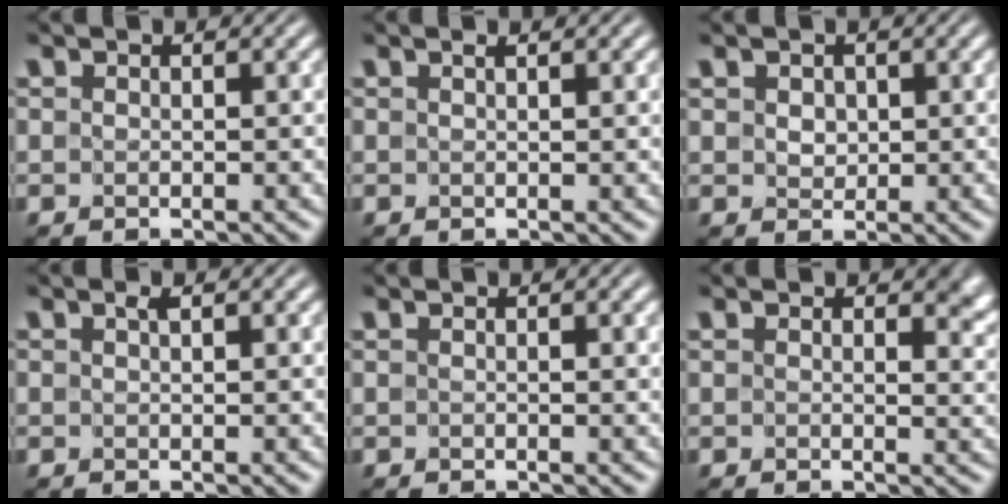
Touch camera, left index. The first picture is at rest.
{"total": 1.1, "force": [0.7, 0.0, 0.8], "torque": [-0.009, -0.002, 0.012]}
{"total": 1.7, "force": [0.6, 1.4, 0.9], "torque": [-0.016, 0.011, 0.005]}
{"total": 0.8, "force": [0.6, 0.2, 0.6], "torque": [-0.007, 0.000, 0.010]}
{"total": 1.5, "force": [0.7, 0.4, 1.3], "torque": [-0.015, -0.001, 0.010]}
{"total": 3.7, "force": [1.7, 2.1, 2.5], "torque": [-0.028, -0.007, 0.022]}